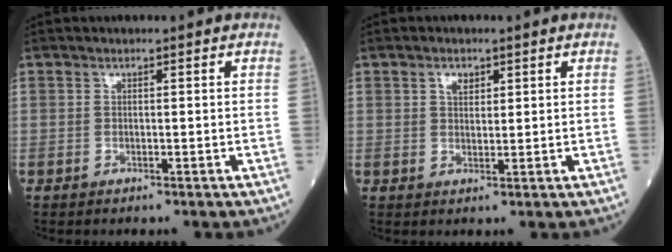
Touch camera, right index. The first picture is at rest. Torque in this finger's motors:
{"motor_torque": [0.29, 0.15, 0.01, 0.02]}